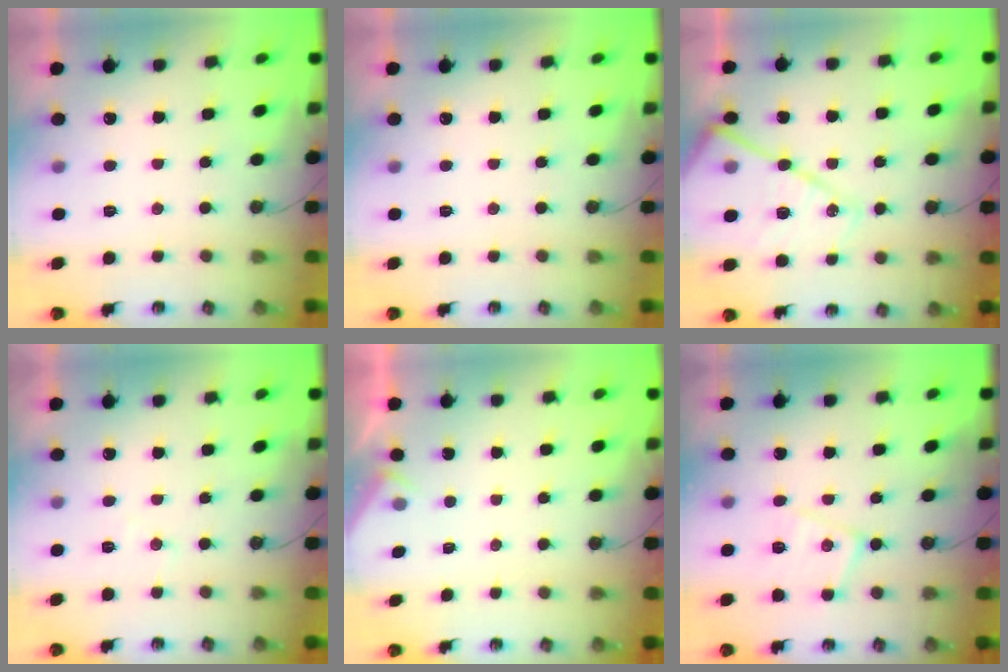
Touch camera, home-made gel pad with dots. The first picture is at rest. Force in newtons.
{"total": 0.0}
{"total": 18.3, "press": 18.2, "slide": 1.8}
{"total": 6.9, "press": 6.8, "slide": 1.0}
{"total": 2.8, "press": 2.7, "slide": 0.4}
{"total": 12.4, "press": 12.4, "slide": 0.8}